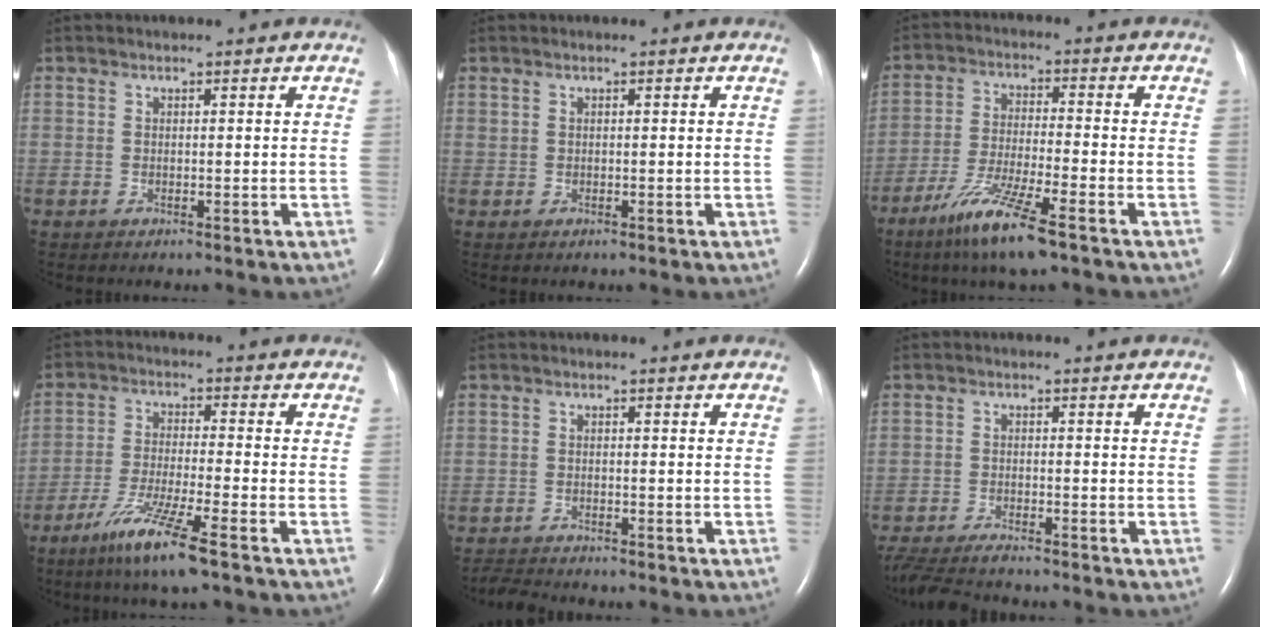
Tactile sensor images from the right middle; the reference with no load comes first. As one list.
[{"total": 0.0}, {"total": 10.3, "force": [-6.7, 0.3, 7.8], "torque": [-0.162, -0.031, -0.126]}, {"total": 9.5, "force": [-6.0, -0.4, 7.3], "torque": [-0.149, -0.031, -0.114]}, {"total": 2.6, "force": [-2.6, -0.2, 0.1], "torque": [-0.005, -0.015, -0.045]}, {"total": 8.7, "force": [-7.8, 0.9, 3.7], "torque": [-0.064, -0.023, -0.133]}]